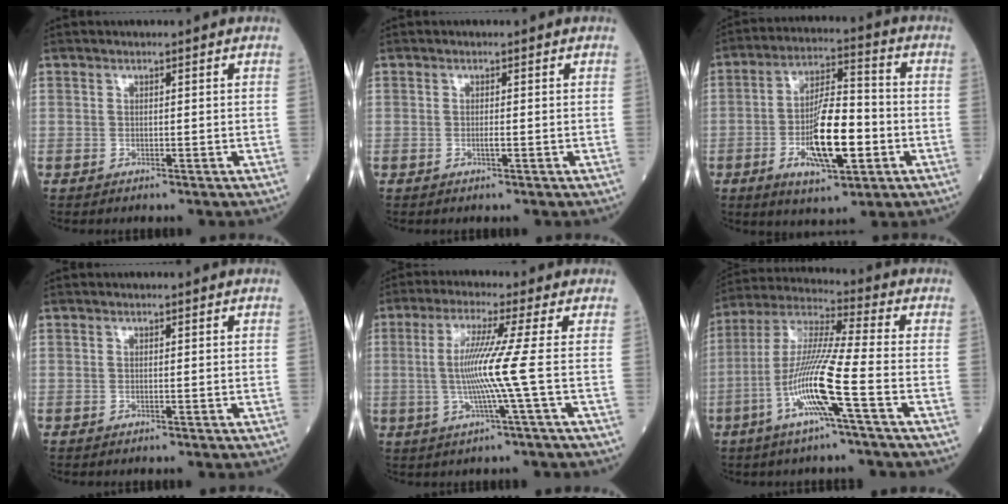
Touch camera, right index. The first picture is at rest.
{"total": 0.8, "force": [-0.3, 0.0, 0.7], "torque": [-0.020, 0.000, -0.006]}
{"total": 12.9, "force": [-3.6, 3.4, 11.9], "torque": [-0.220, -0.001, -0.059]}
{"total": 0.0}
{"total": 7.9, "force": [-0.5, -2.2, 7.6], "torque": [-0.155, -0.006, -0.008]}
{"total": 12.9, "force": [-4.8, -0.7, 12.0], "torque": [-0.249, -0.002, -0.098]}